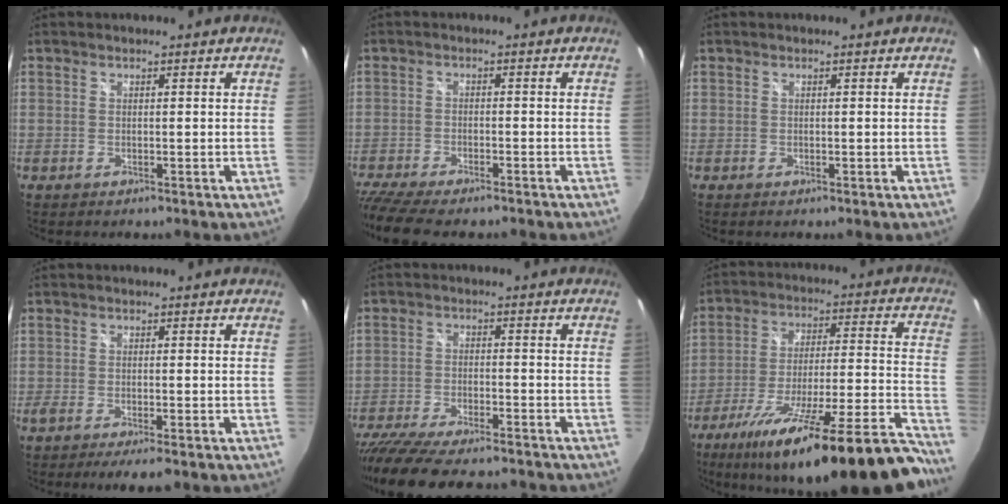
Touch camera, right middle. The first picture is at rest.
{"total": 11.4, "force": [-9.8, 2.4, 5.5], "torque": [-0.141, -0.040, -0.167]}
{"total": 0.0}
{"total": 4.8, "force": [-3.7, 0.5, 3.0], "torque": [-0.064, -0.020, -0.063]}
{"total": 18.9, "force": [-16.1, 4.0, 9.1], "torque": [-0.189, -0.044, -0.259]}
{"total": 30.6, "force": [-25.0, 2.0, 17.6], "torque": [-0.262, -0.067, -0.377]}